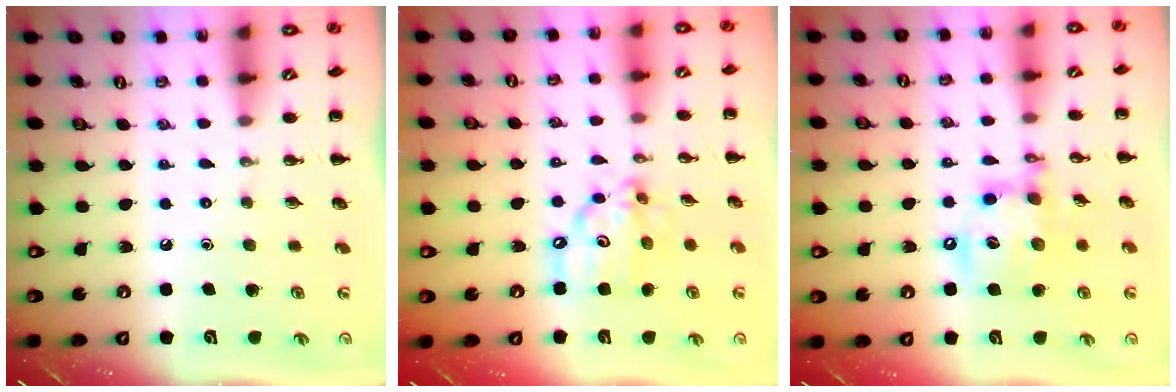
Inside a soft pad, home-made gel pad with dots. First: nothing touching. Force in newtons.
{"total": 11.1, "press": 10.9, "slide": 2.1}
{"total": 15.4, "press": 15.1, "slide": 2.8}